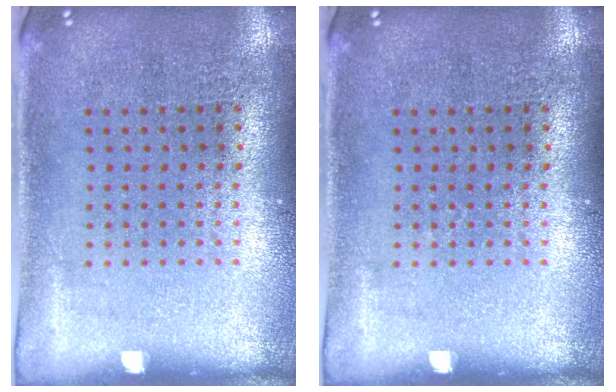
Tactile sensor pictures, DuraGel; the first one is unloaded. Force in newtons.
{"total": 0.0}